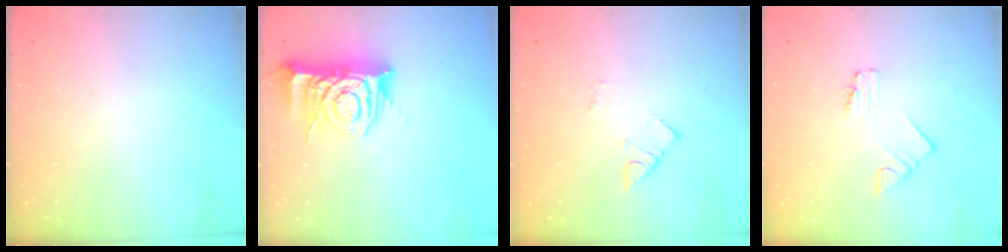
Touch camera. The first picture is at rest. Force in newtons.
{"total": 11.5, "press": 11.4, "slide": 1.4}
{"total": 2.7, "press": 2.7, "slide": 0.4}
{"total": 1.9, "press": 1.9, "slide": 0.1}